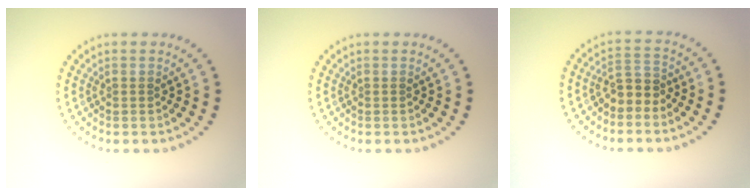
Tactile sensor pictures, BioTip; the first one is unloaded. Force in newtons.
{"total": 0.0}
{"total": 2.4, "press": 2.1, "slide": 1.1}